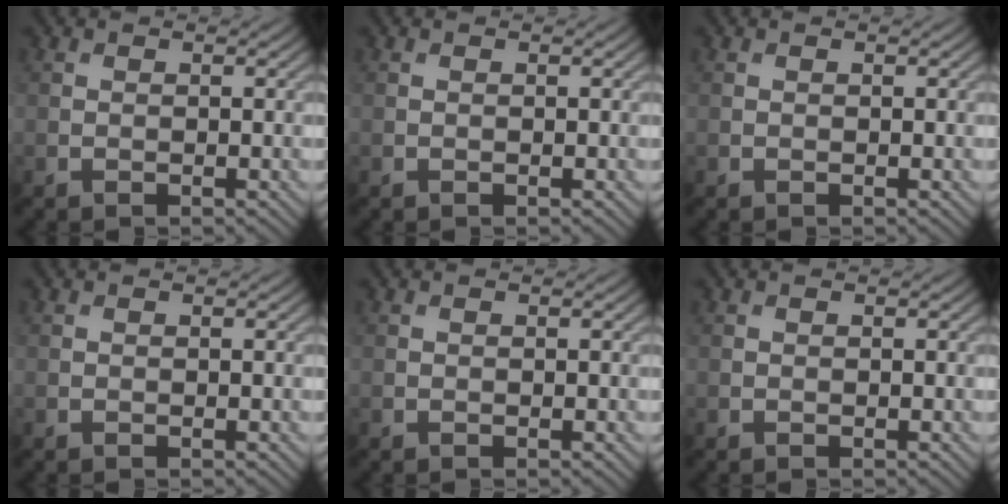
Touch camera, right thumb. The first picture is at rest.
{"total": 0.0}
{"total": 0.0}
{"total": 0.0}
{"total": 0.0}
{"total": 0.0}